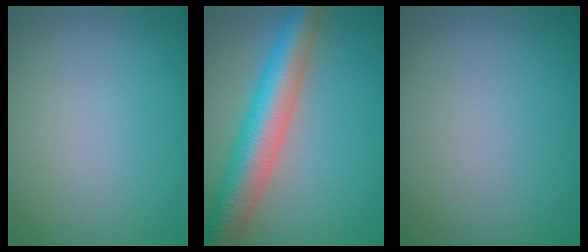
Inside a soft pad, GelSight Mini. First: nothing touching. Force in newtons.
{"total": 8.1, "press": 8.1, "slide": 0.4}
{"total": 0.0}